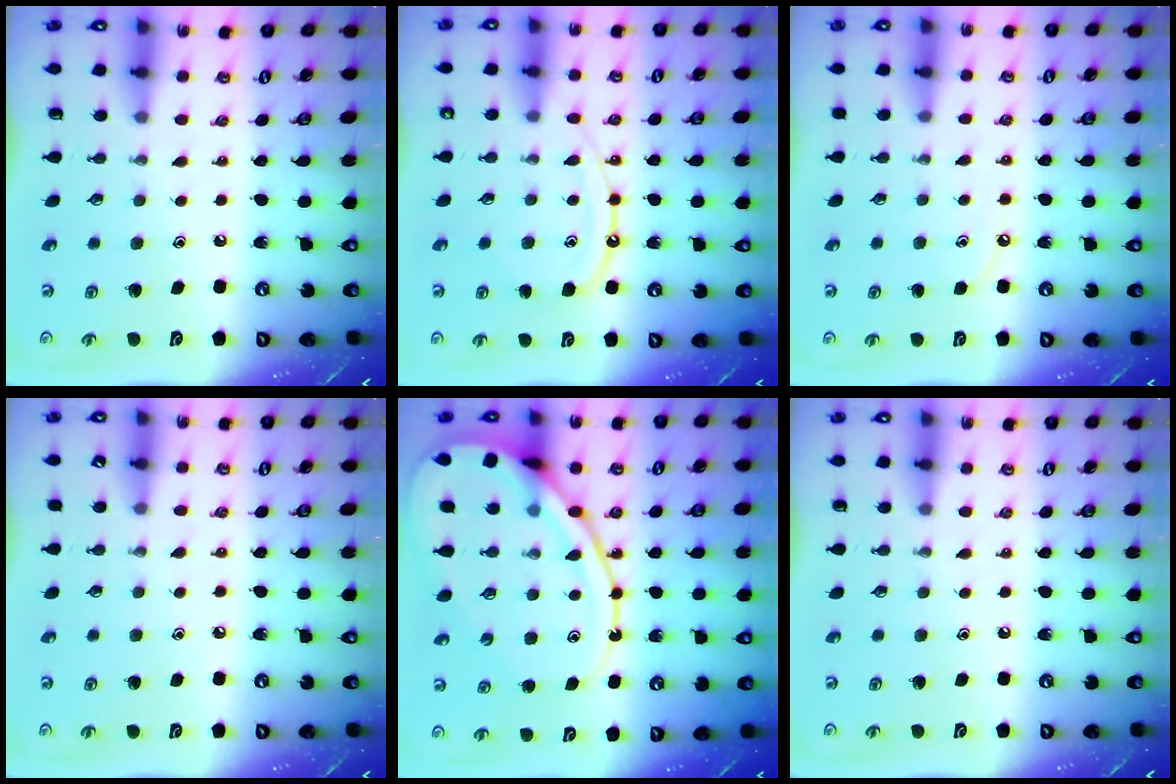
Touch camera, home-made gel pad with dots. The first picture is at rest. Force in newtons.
{"total": 11.7, "press": 11.7, "slide": 1.1}
{"total": 5.4, "press": 5.4, "slide": 0.7}
{"total": 2.8, "press": 2.8, "slide": 0.4}
{"total": 16.5, "press": 16.4, "slide": 1.5}
{"total": 0.0}